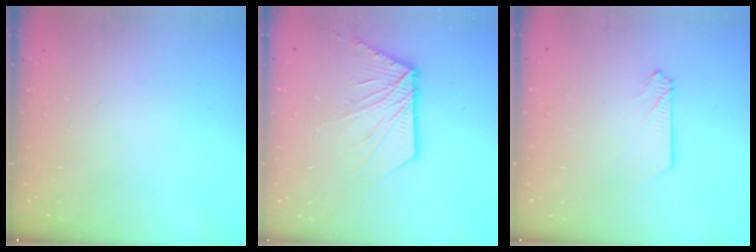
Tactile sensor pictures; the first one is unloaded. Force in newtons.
{"total": 11.2, "press": 11.1, "slide": 1.5}
{"total": 2.7, "press": 2.7, "slide": 0.2}